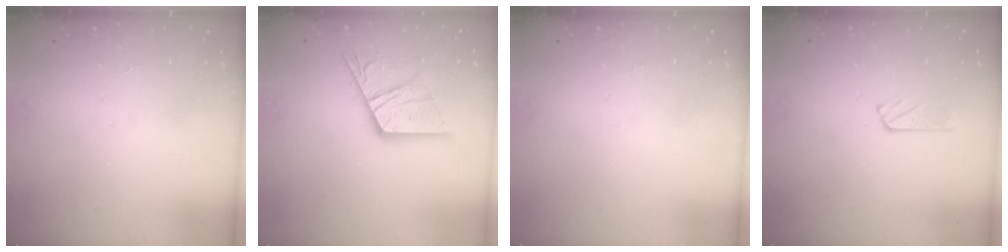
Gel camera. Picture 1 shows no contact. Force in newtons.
{"total": 14.1, "press": 14.1, "slide": 0.8}
{"total": 0.0}
{"total": 2.4, "press": 2.3, "slide": 0.3}